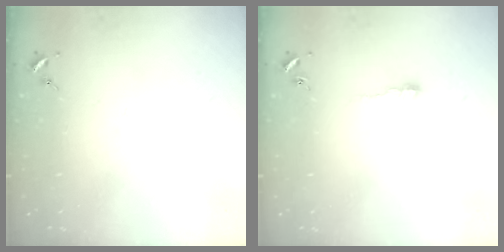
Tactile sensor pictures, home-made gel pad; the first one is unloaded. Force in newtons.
{"total": 4.7, "press": 4.7, "slide": 0.4}